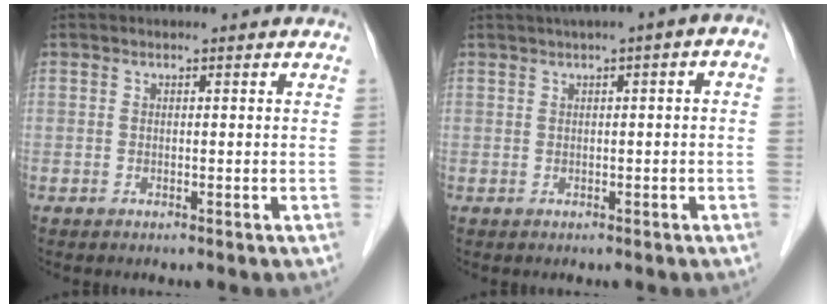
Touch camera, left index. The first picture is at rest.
{"total": 4.3, "force": [1.2, 0.6, 4.1], "torque": [-0.056, 0.022, 0.015]}